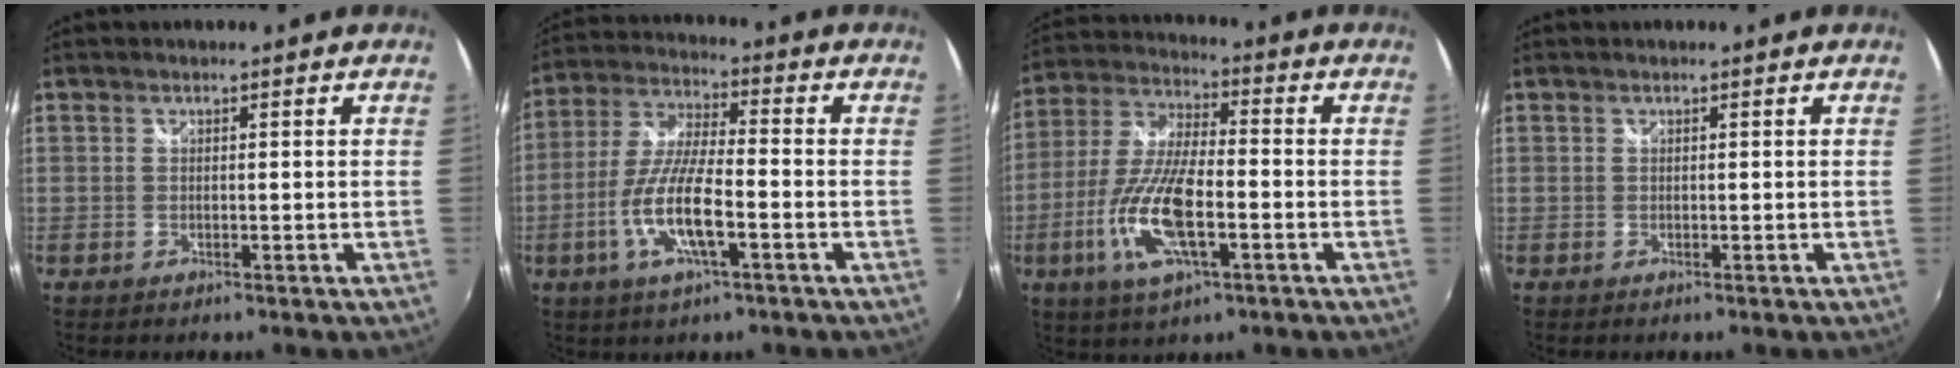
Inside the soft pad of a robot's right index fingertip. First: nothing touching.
{"total": 12.1, "force": [-4.2, 2.7, 11.0], "torque": [-0.232, -0.005, -0.079]}
{"total": 15.0, "force": [-5.2, 4.7, 13.3], "torque": [-0.281, -0.010, -0.101]}
{"total": 0.0}